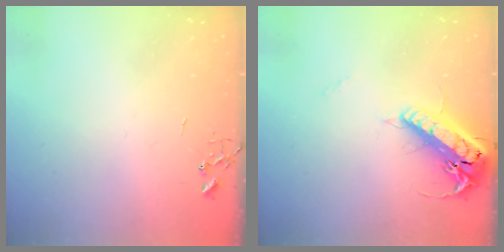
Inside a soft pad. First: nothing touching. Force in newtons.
{"total": 19.2, "press": 18.9, "slide": 3.3}